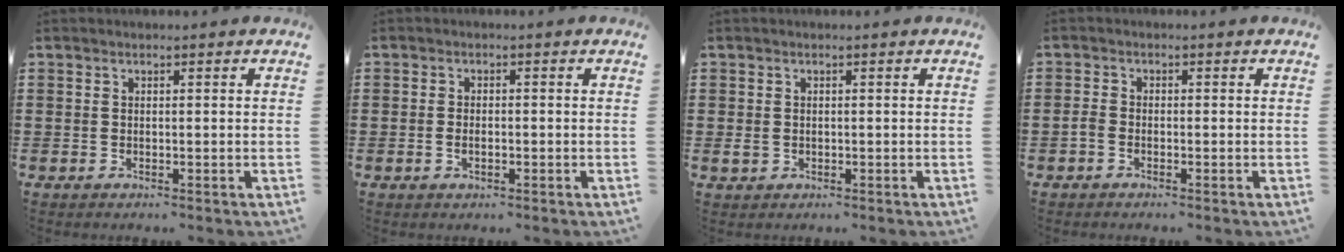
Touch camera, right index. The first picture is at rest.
{"total": 1.4, "force": [-0.5, 0.5, 1.2], "torque": [-0.025, -0.003, -0.008]}
{"total": 1.2, "force": [0.0, 1.1, 0.4], "torque": [-0.011, 0.004, -0.001]}
{"total": 1.2, "force": [-0.8, 0.6, 0.6], "torque": [-0.022, -0.002, -0.018]}